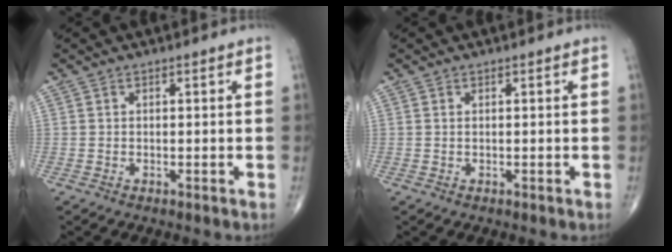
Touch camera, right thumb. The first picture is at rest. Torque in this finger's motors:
{"motor_torque": [-0.07, 0.20, 0.12, 0.07, 0.02]}